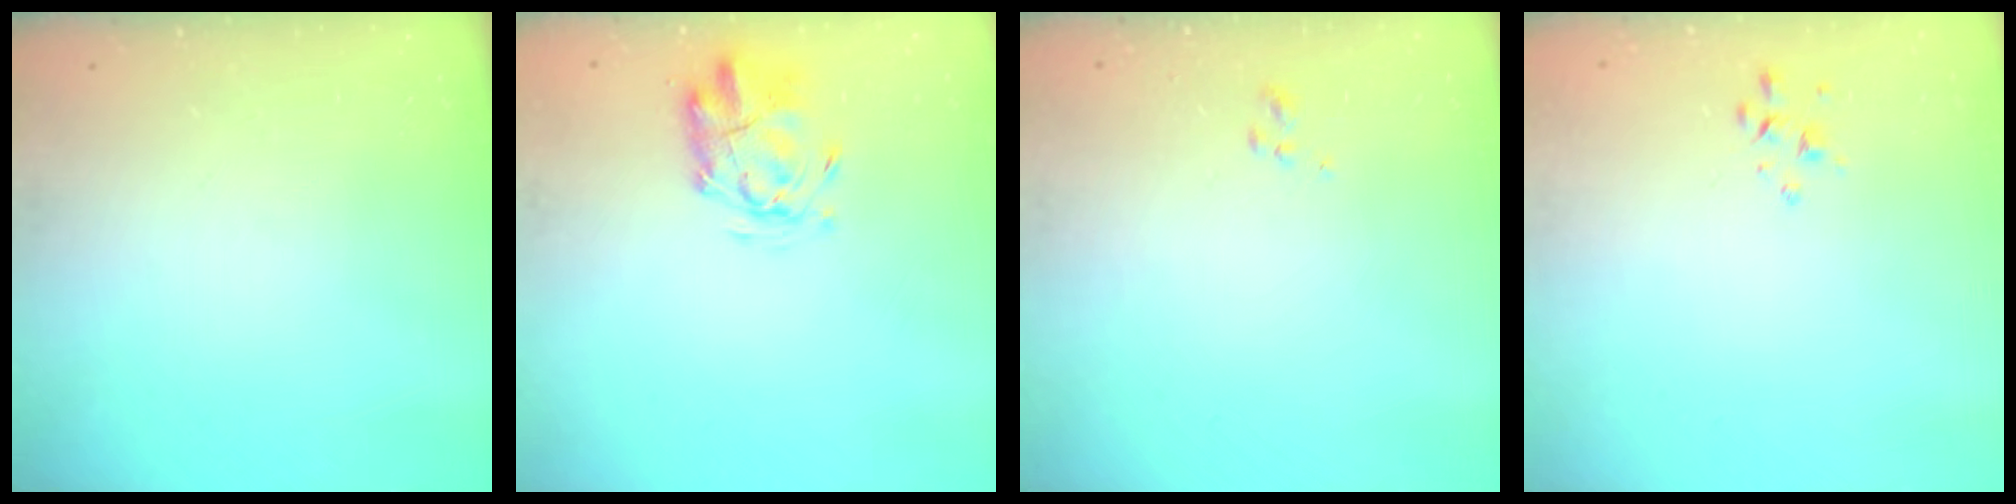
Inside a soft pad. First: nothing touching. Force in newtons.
{"total": 2.3, "press": 2.2, "slide": 0.6}
{"total": 1.3, "press": 1.2, "slide": 0.6}
{"total": 2.3, "press": 2.2, "slide": 0.3}